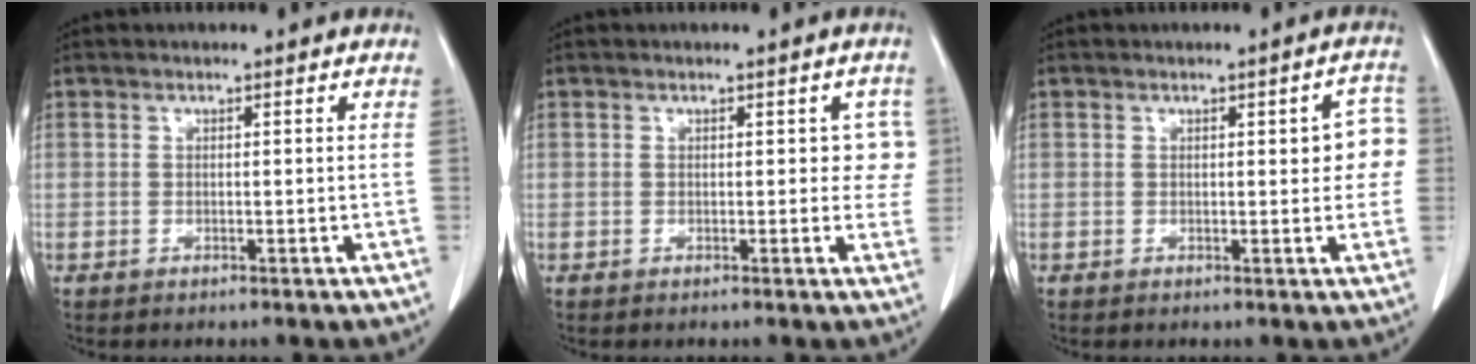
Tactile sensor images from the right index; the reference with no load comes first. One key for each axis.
{"total": 3.1, "fx": 0.7, "fy": 2.1, "fz": 2.2, "tx": -0.004, "ty": 0.012, "tz": 0.002}
{"total": 4.8, "fx": 0.6, "fy": 1.7, "fz": 4.4, "tx": -0.039, "ty": 0.016, "tz": 0.004}